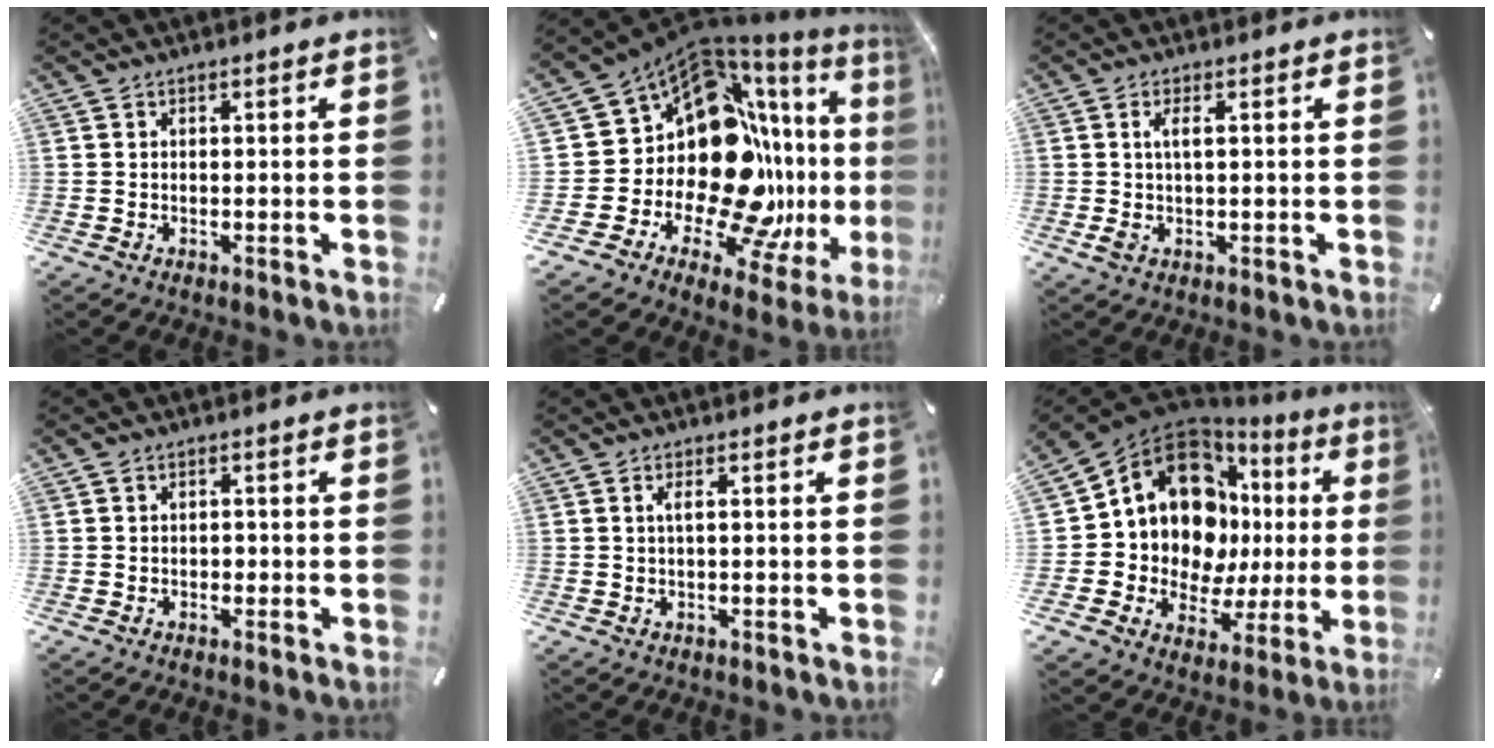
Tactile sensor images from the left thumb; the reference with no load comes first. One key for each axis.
{"total": 25.1, "fx": -0.6, "fy": 16.0, "fz": 19.3, "tx": -0.302, "ty": -0.094, "tz": 0.032}
{"total": 3.3, "fx": 0.6, "fy": 1.0, "fz": 3.1, "tx": -0.061, "ty": -0.004, "tz": 0.005}
{"total": 1.2, "fx": -0.2, "fy": 1.0, "fz": 0.6, "tx": -0.011, "ty": 0.004, "tz": -0.004}
{"total": 1.8, "fx": 0.3, "fy": 0.2, "fz": 1.7, "tx": -0.035, "ty": -0.001, "tz": 0.004}
{"total": 16.8, "fx": 5.7, "fy": 12.3, "fz": 9.9, "tx": -0.184, "ty": -0.061, "tz": 0.103}